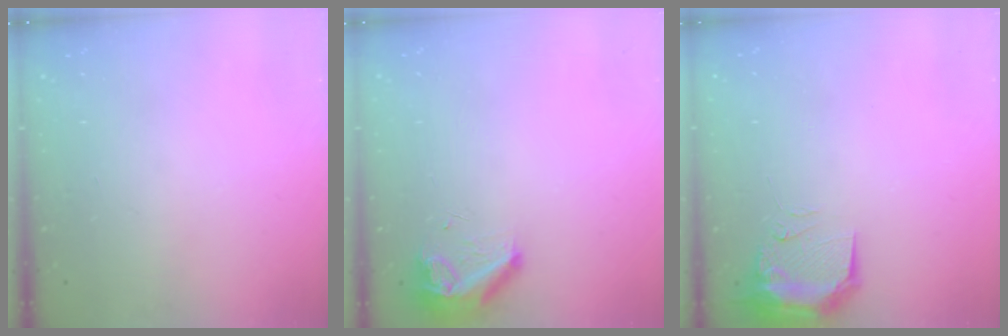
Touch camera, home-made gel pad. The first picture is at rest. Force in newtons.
{"total": 8.3, "press": 8.2, "slide": 0.9}
{"total": 14.8, "press": 11.3, "slide": 9.5}